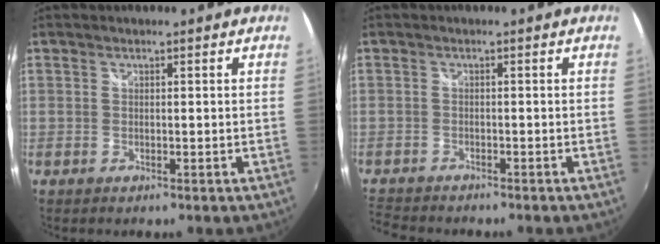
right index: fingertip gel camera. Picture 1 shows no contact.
{"total": 4.4, "force": [-4.2, 1.0, 0.7], "torque": [-0.041, -0.017, -0.086]}